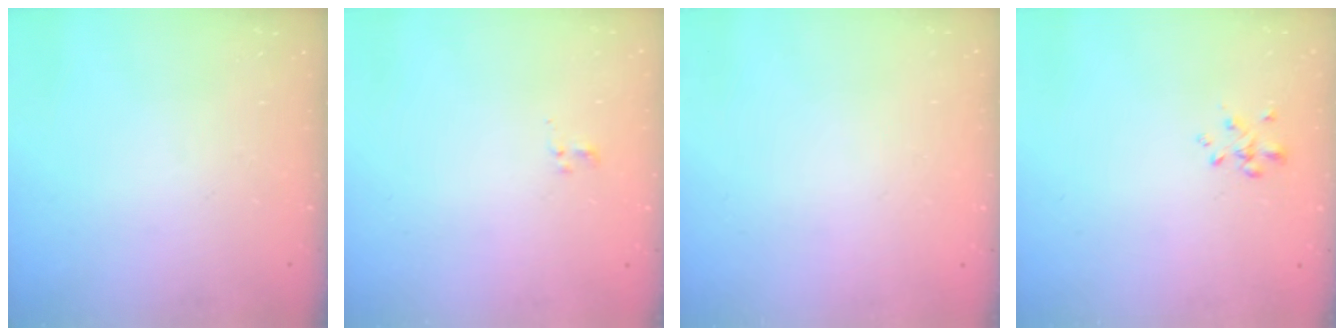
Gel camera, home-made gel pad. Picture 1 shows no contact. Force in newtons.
{"total": 0.7, "press": 0.4, "slide": 0.6}
{"total": 1.7, "press": 1.7, "slide": 0.2}
{"total": 0.6, "press": 0.5, "slide": 0.3}